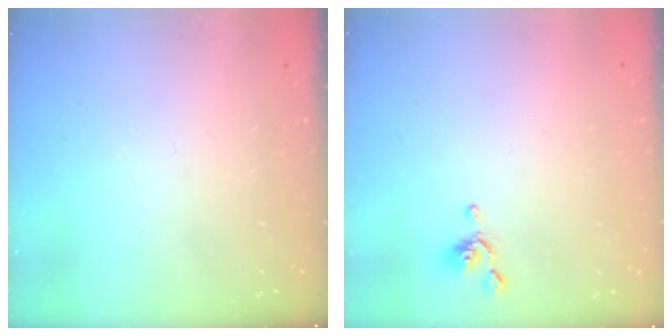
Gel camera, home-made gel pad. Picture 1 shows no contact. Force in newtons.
{"total": 0.0}